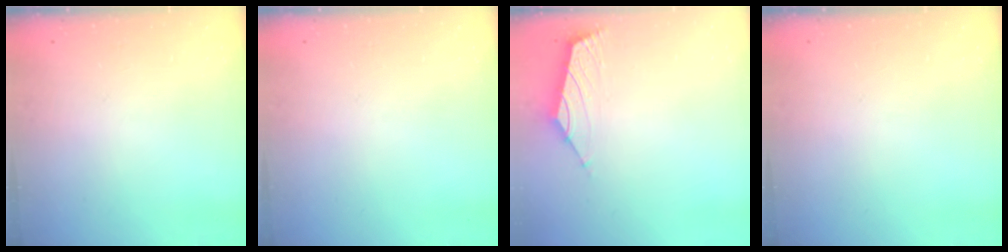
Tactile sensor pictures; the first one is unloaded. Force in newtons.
{"total": 0.0}
{"total": 1.8, "press": 1.6, "slide": 0.6}
{"total": 0.0}